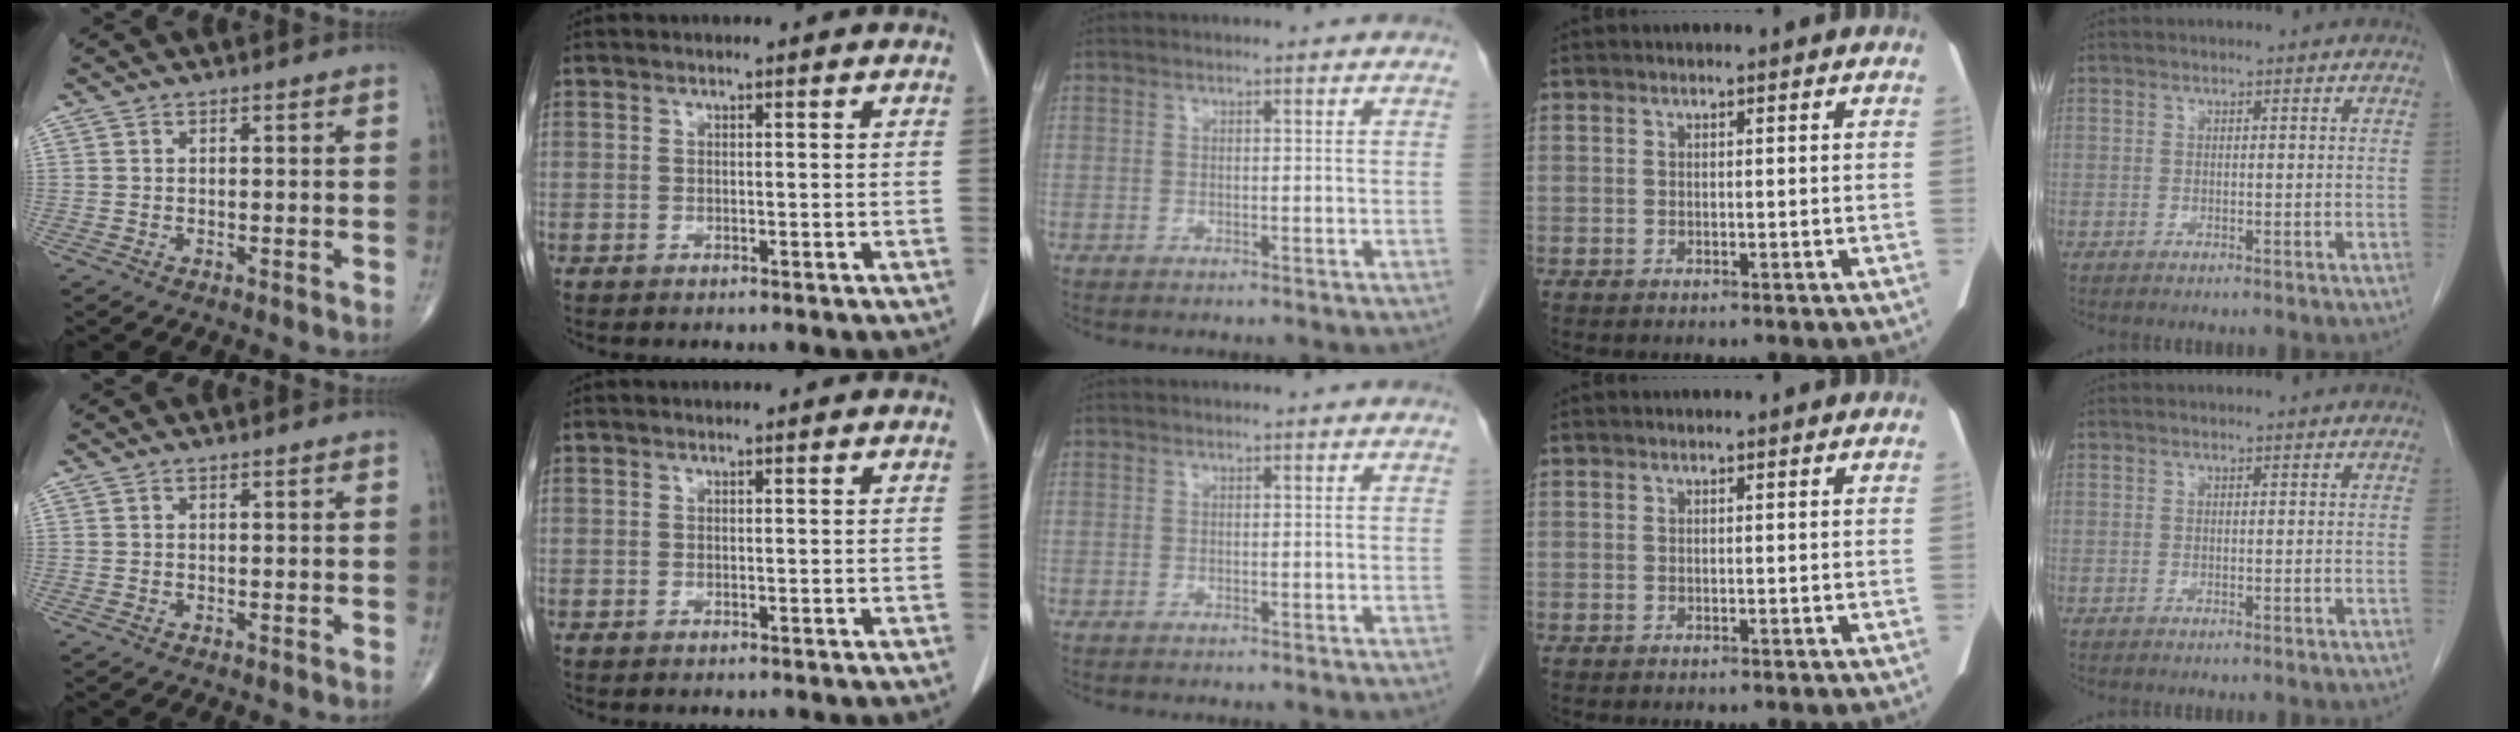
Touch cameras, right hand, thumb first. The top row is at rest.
{}